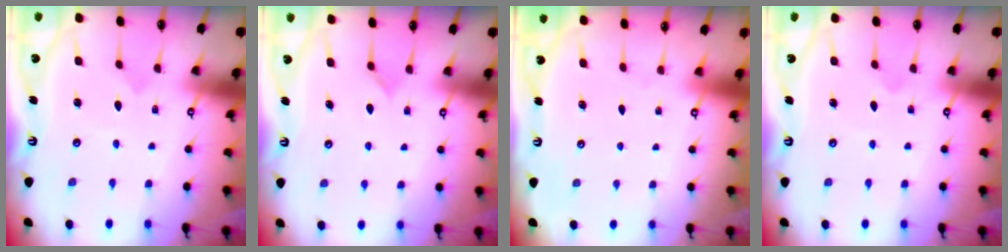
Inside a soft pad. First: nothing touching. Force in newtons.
{"total": 6.1, "press": 6.1, "slide": 0.4}
{"total": 0.0}
{"total": 1.8, "press": 1.8, "slide": 0.4}